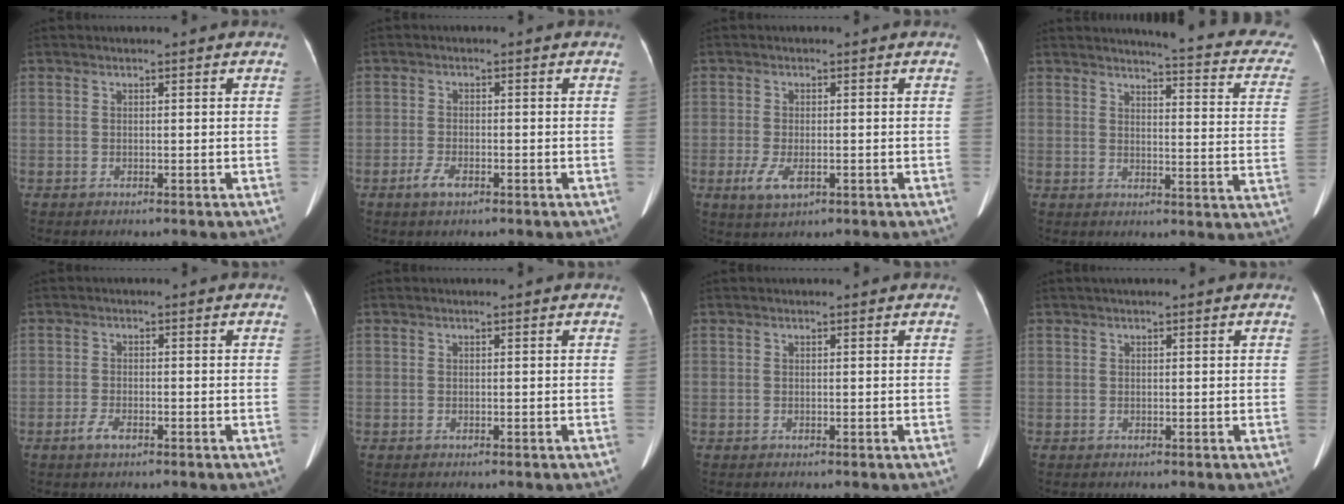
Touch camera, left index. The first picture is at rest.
{"total": 2.8, "force": [-1.7, 1.1, 1.9], "torque": [-0.047, -0.002, -0.029]}
{"total": 4.1, "force": [-1.5, 1.7, 3.4], "torque": [-0.076, -0.009, -0.020]}
{"total": 15.2, "force": [13.9, 1.9, 6.0], "torque": [-0.055, -0.063, 0.127]}
{"total": 2.4, "force": [-1.5, 0.9, 1.7], "torque": [-0.041, -0.002, -0.026]}
{"total": 0.0}
{"total": 0.0}
{"total": 1.0, "force": [0.7, 0.2, 0.7], "torque": [-0.009, 0.017, 0.010]}